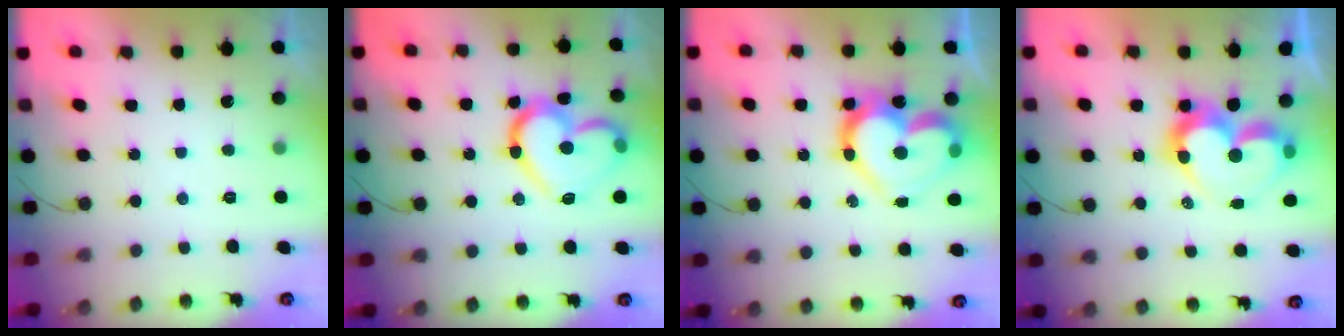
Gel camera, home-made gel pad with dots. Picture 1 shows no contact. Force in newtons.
{"total": 18.6, "press": 18.6, "slide": 1.5}
{"total": 20.1, "press": 19.9, "slide": 2.2}
{"total": 12.2, "press": 12.1, "slide": 1.6}